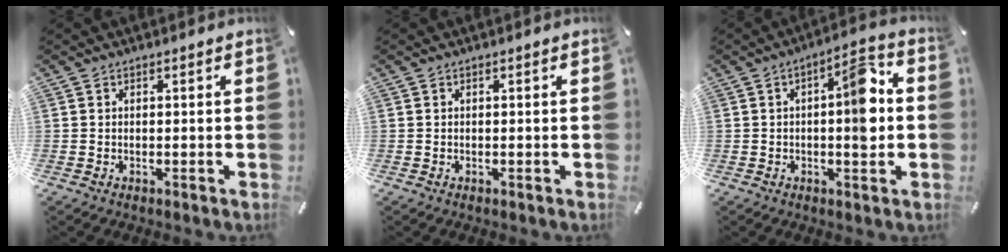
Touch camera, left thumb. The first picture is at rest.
{"total": 0.0}
{"total": 10.9, "force": [0.1, 3.9, 10.2], "torque": [-0.129, 0.002, -0.004]}